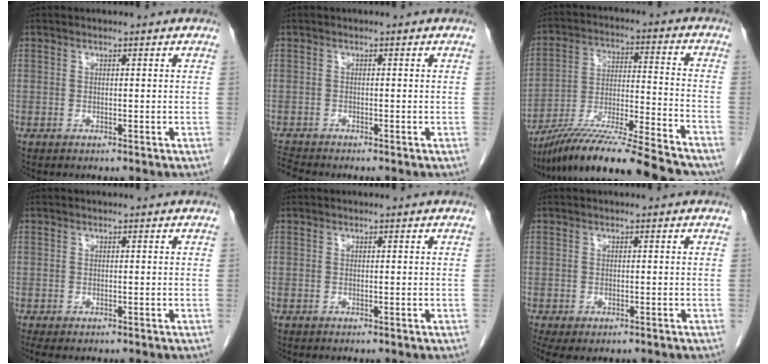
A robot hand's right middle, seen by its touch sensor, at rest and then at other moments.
{"total": 2.2, "force": [-2.1, -0.6, -0.1], "torque": [-0.013, -0.018, -0.040]}
{"total": 19.9, "force": [-17.1, 0.3, 10.2], "torque": [-0.176, -0.018, -0.291]}
{"total": 1.6, "force": [-1.2, 0.7, 0.8], "torque": [-0.016, -0.005, -0.015]}
{"total": 0.0}
{"total": 4.9, "force": [-3.2, 2.7, 2.7], "torque": [-0.054, -0.013, -0.046]}